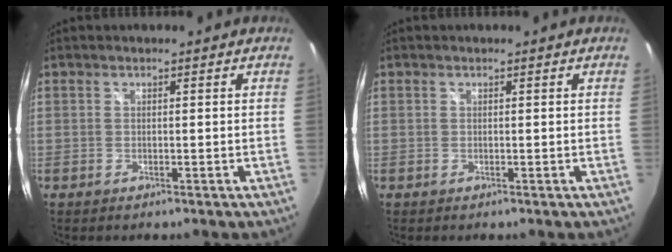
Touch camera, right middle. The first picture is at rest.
{"total": 0.0}